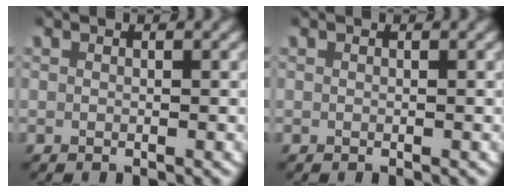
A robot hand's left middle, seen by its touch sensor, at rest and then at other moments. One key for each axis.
{"total": 0.0}